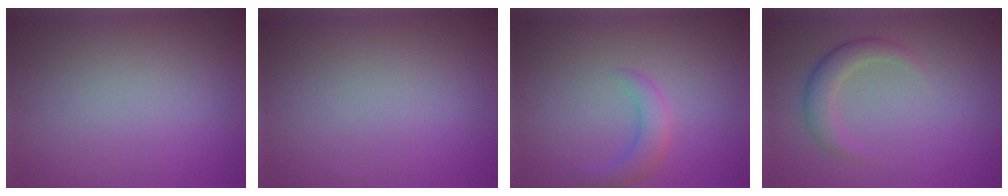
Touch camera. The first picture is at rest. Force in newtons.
{"total": 0.0}
{"total": 2.6, "press": 2.6, "slide": 0.1}
{"total": 2.7, "press": 2.7, "slide": 0.2}